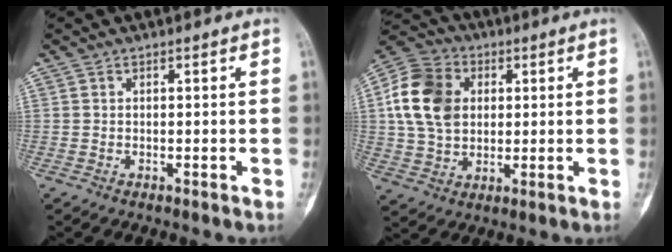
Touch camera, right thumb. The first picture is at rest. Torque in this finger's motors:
{"motor_torque": [1.28, 1.15, 0.53, -0.59, 0.24]}